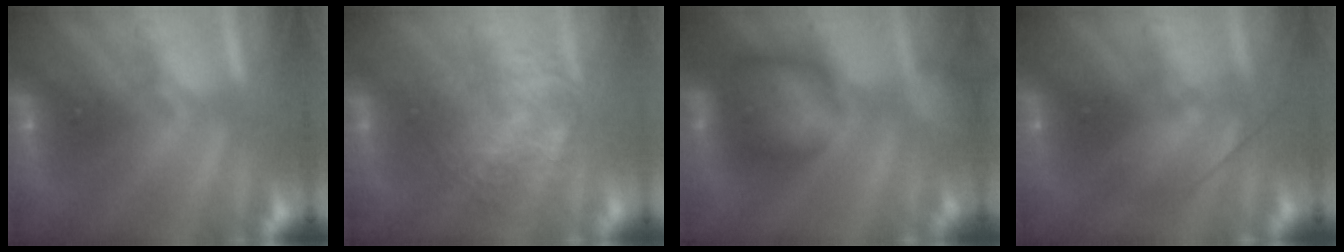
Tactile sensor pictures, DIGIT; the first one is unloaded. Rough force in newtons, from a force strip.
{"total": 3.7}
{"total": 5.8}
{"total": 2.4}